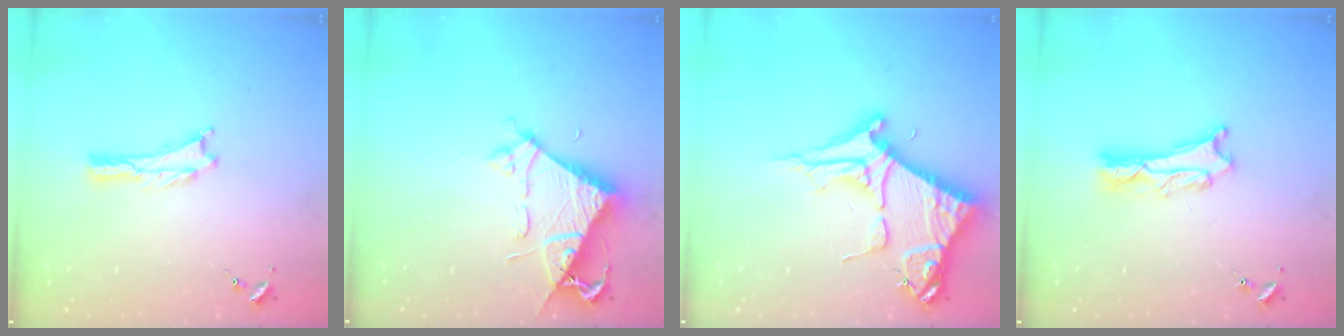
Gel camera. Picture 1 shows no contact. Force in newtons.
{"total": 7.1, "press": 7.1, "slide": 0.8}
{"total": 11.0, "press": 10.9, "slide": 1.1}
{"total": 3.7, "press": 3.7, "slide": 0.4}